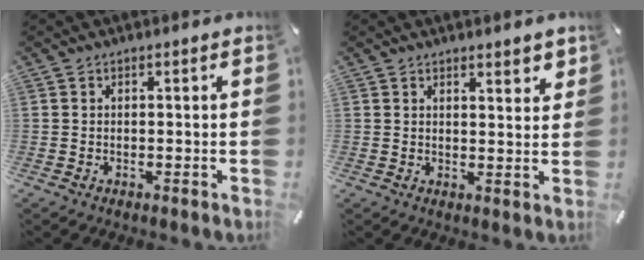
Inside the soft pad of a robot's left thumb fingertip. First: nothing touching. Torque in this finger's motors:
{"motor_torque": [0.15, -0.35, 0.05, 0.34, -0.02]}